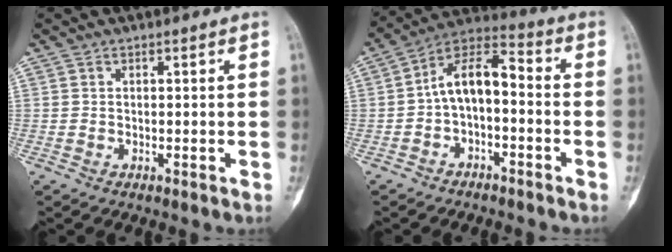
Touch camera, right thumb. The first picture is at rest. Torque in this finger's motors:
{"motor_torque": [0.18, 0.18, 0.83, -0.64, 0.10]}